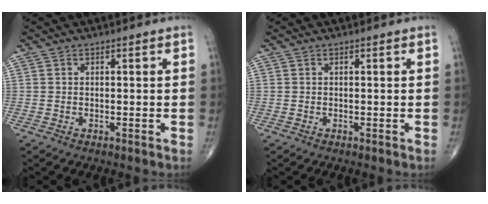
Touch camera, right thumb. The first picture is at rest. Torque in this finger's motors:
{"motor_torque": [0.16, -0.06, 0.05, 0.03, 0.00]}